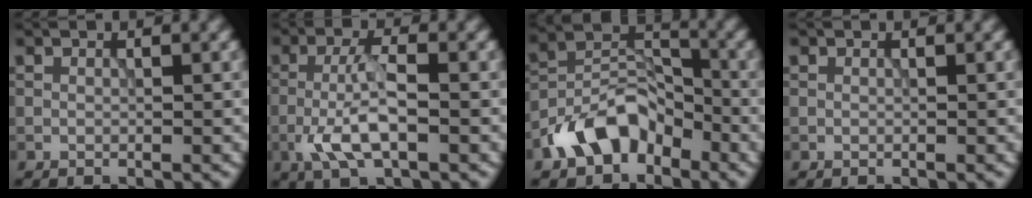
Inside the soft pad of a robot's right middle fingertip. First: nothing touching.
{"total": 4.7, "force": [-1.6, 1.4, 4.2], "torque": [-0.088, 0.004, -0.039]}
{"total": 6.7, "force": [-4.2, 4.0, 3.3], "torque": [-0.054, 0.006, -0.086]}
{"total": 0.0}